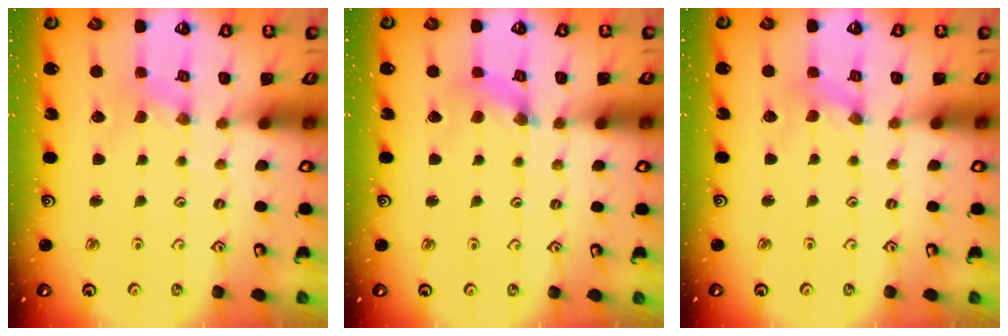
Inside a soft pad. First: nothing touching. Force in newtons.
{"total": 2.7, "press": 2.7, "slide": 0.3}
{"total": 0.0}